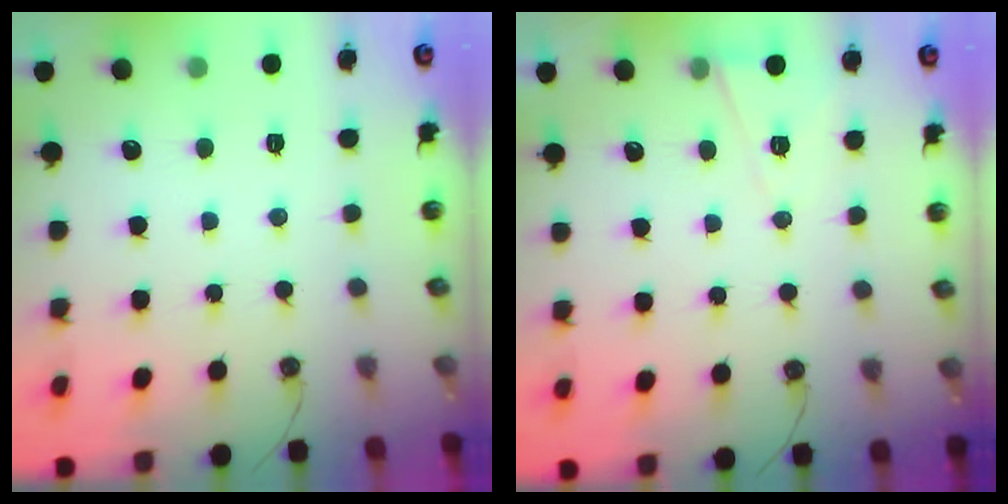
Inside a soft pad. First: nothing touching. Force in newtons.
{"total": 6.0, "press": 4.0, "slide": 4.4}